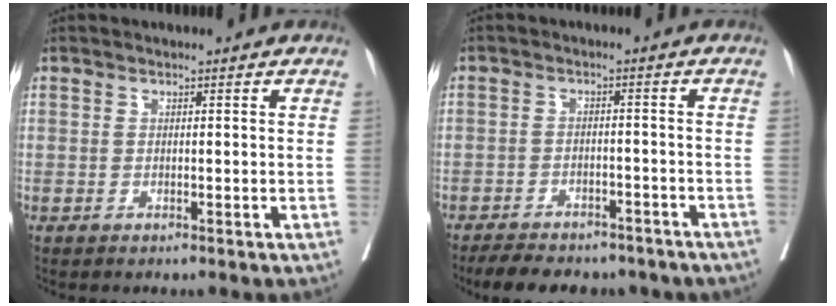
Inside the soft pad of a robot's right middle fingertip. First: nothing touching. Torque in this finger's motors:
{"motor_torque": [1.08, -1.06, 0.20, 0.05]}